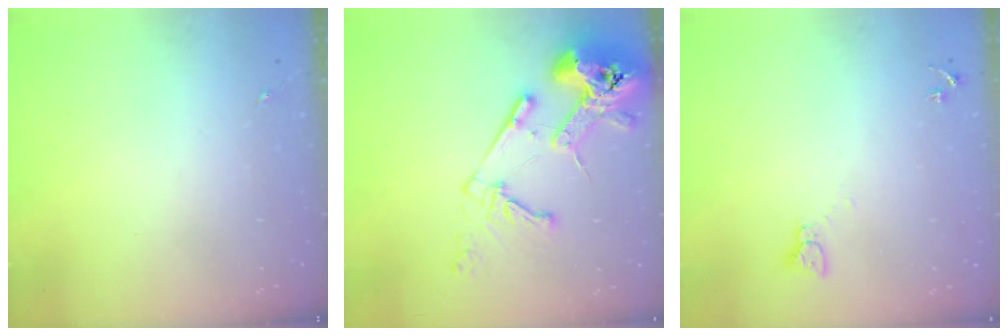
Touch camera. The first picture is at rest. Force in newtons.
{"total": 16.7, "press": 16.5, "slide": 2.2}
{"total": 2.3, "press": 2.3, "slide": 0.3}